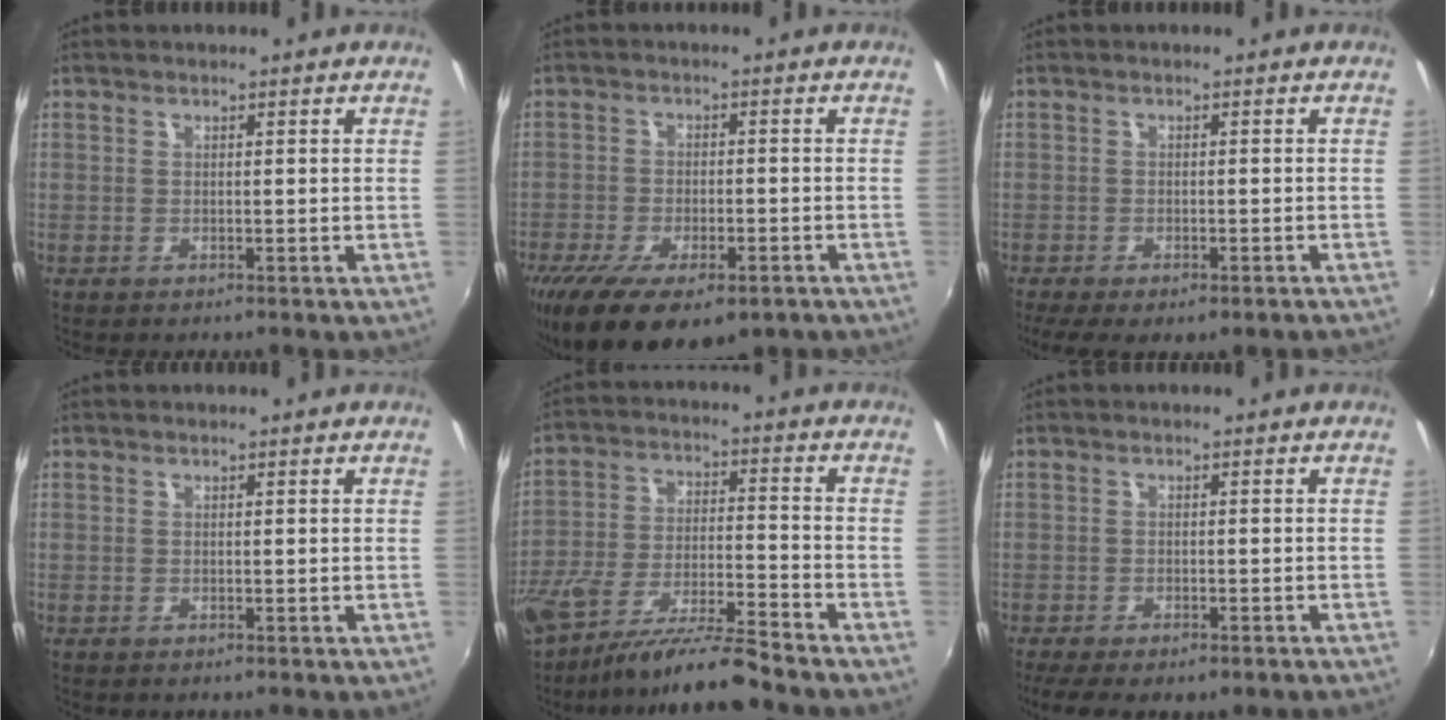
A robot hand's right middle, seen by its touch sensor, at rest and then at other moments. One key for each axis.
{"total": 15.5, "fx": -10.0, "fy": 6.5, "fz": 9.9, "tx": -0.207, "ty": -0.046, "tz": -0.151}
{"total": 8.9, "fx": -6.4, "fy": 2.6, "fz": 5.6, "tx": -0.120, "ty": -0.042, "tz": -0.093}
{"total": 0.0}
{"total": 14.6, "fx": -12.0, "fy": 1.3, "fz": 8.2, "tx": -0.165, "ty": -0.027, "tz": -0.213}
{"total": 8.0, "fx": -6.0, "fy": 2.3, "fz": 4.9, "tx": -0.114, "ty": -0.036, "tz": -0.091}